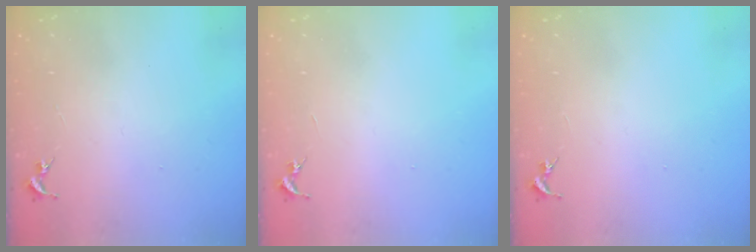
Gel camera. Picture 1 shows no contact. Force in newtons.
{"total": 0.0}
{"total": 0.0}